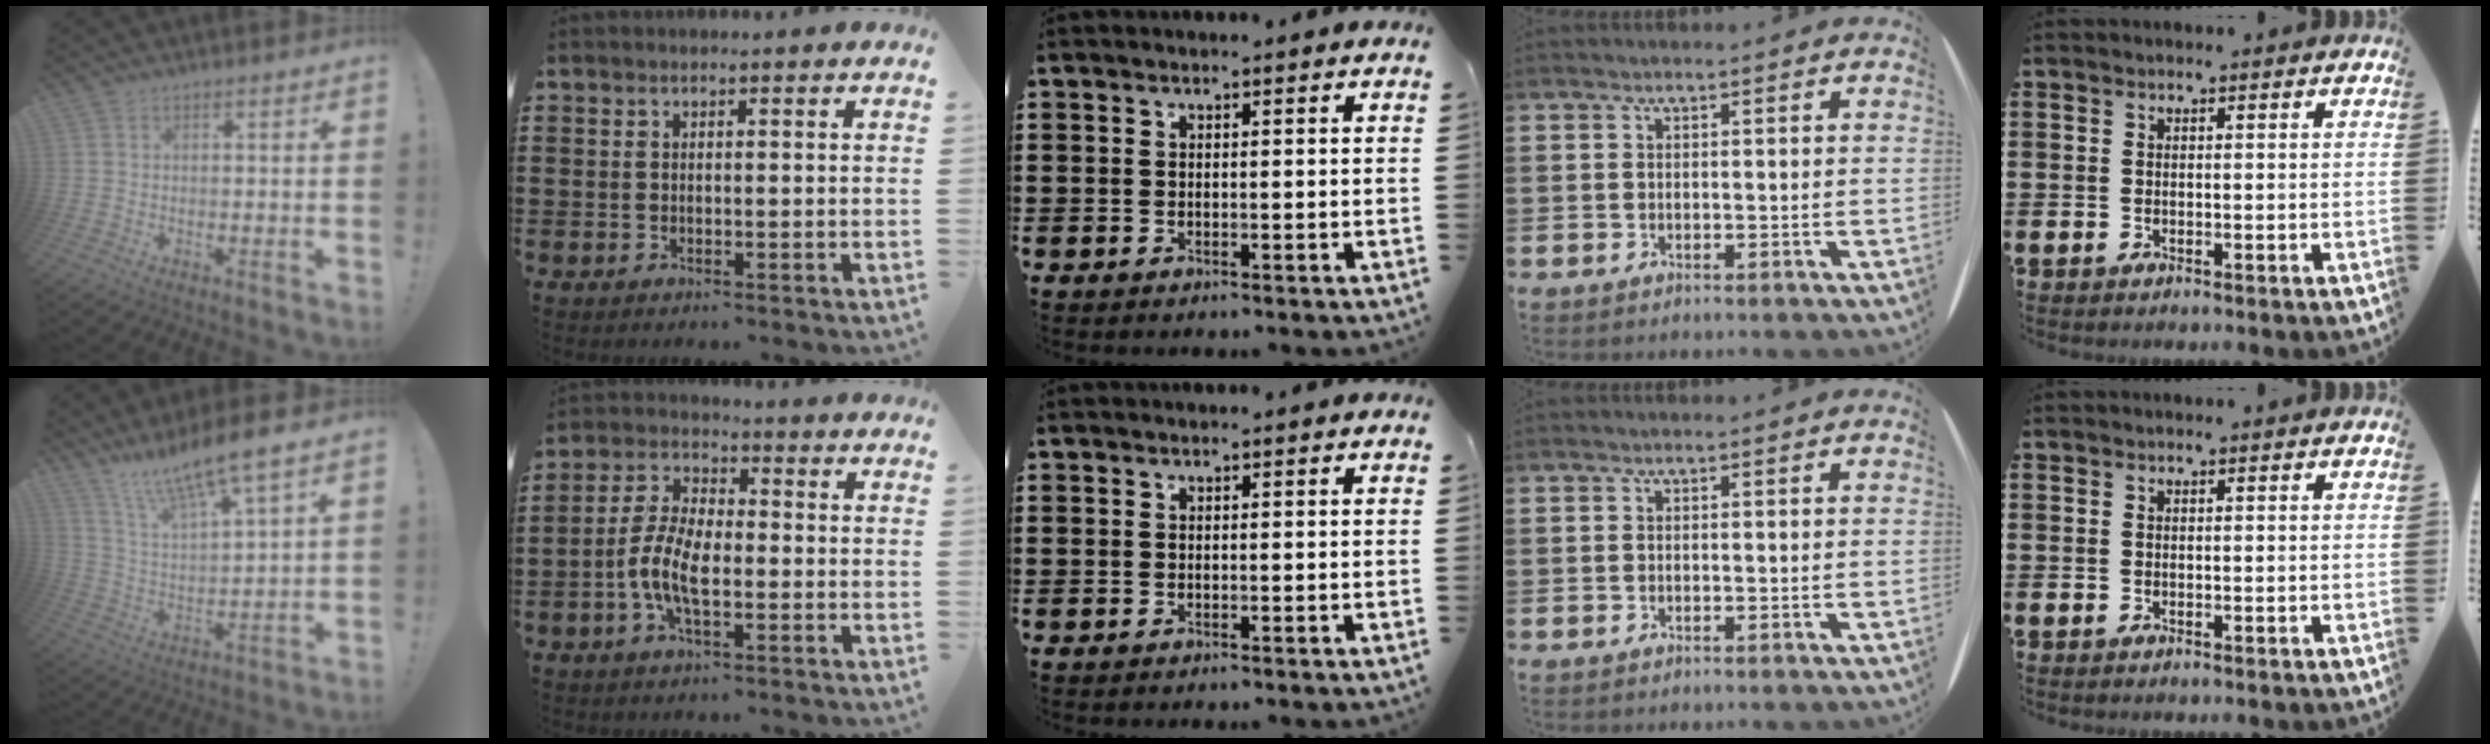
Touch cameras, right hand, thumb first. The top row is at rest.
{"thumb": {"total": 11.6, "force": [10.0, 0.3, 5.8], "torque": [-0.128, -0.067, 0.169]}, "index": {"total": 7.5, "force": [-2.3, 3.4, 6.2], "torque": [-0.152, -0.006, -0.051]}}